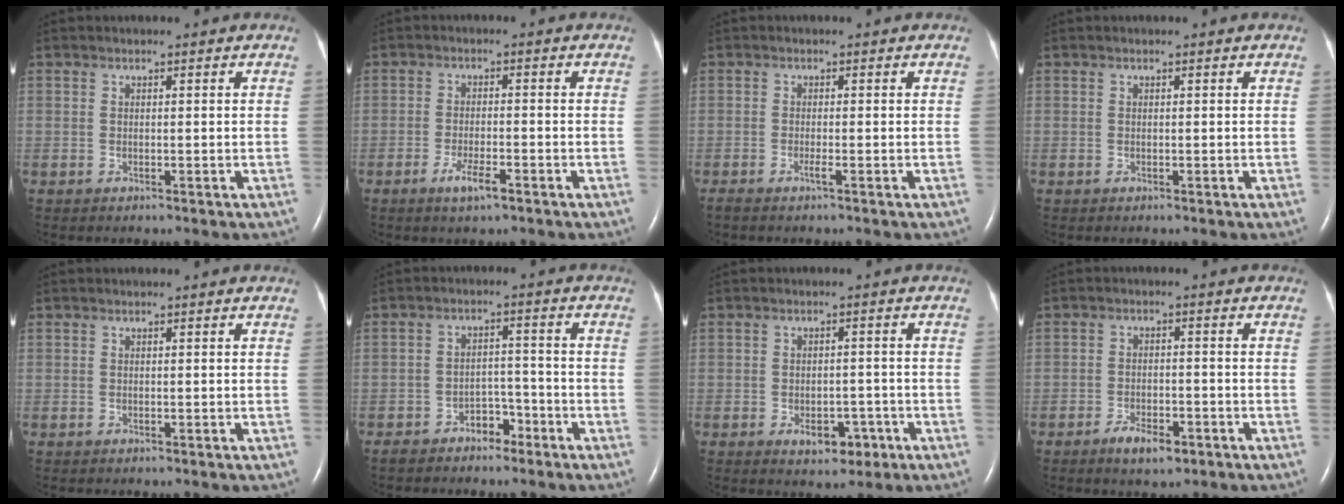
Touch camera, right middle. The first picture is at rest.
{"total": 3.7, "force": [-2.2, 0.6, 2.9], "torque": [-0.058, -0.004, -0.041]}
{"total": 1.0, "force": [-0.6, -0.2, 0.8], "torque": [-0.018, -0.002, -0.013]}
{"total": 0.0}
{"total": 0.0}
{"total": 4.0, "force": [-3.1, 2.0, 1.6], "torque": [-0.024, 0.009, -0.049]}
{"total": 4.6, "force": [-2.2, 2.8, 2.9], "torque": [-0.032, 0.006, -0.025]}
{"total": 4.3, "force": [-2.7, 1.7, 2.9], "torque": [-0.052, 0.001, -0.043]}